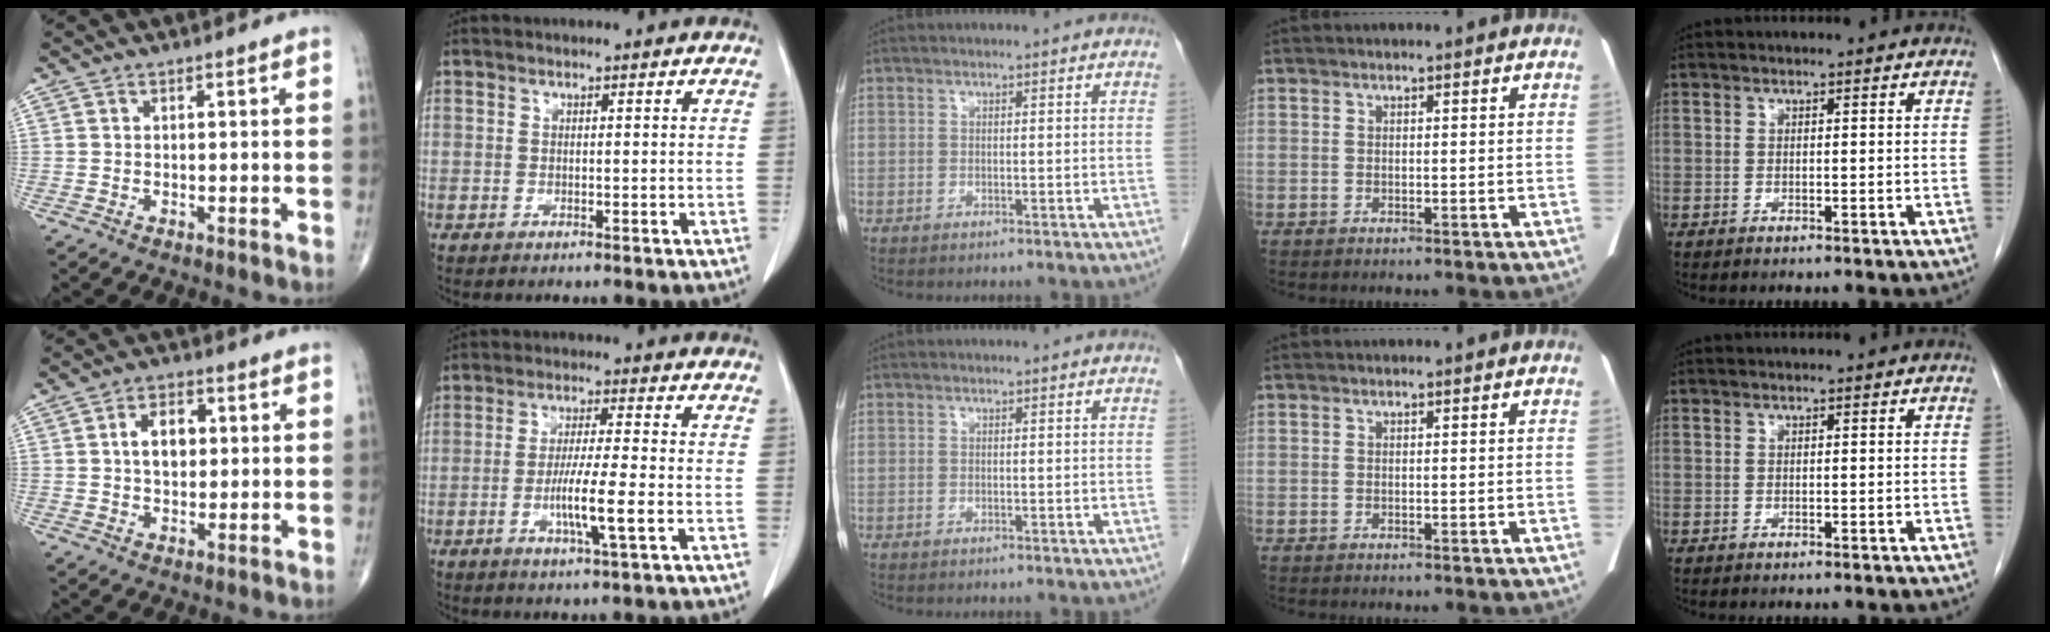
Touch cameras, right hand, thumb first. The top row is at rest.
{"thumb": {"total": 6.9, "force": [1.1, 4.5, 5.1], "torque": [-0.064, 0.009, 0.015]}, "index": {"total": 7.6, "force": [-2.0, -0.2, 7.3], "torque": [-0.132, -0.012, -0.039]}}